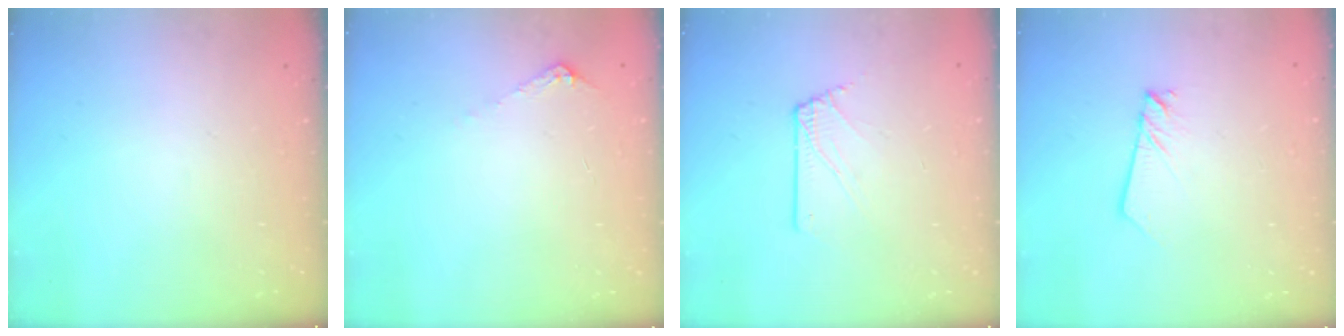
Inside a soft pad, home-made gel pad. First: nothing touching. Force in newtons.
{"total": 5.4, "press": 5.4, "slide": 0.6}
{"total": 2.6, "press": 2.6, "slide": 0.2}
{"total": 2.2, "press": 2.1, "slide": 0.3}